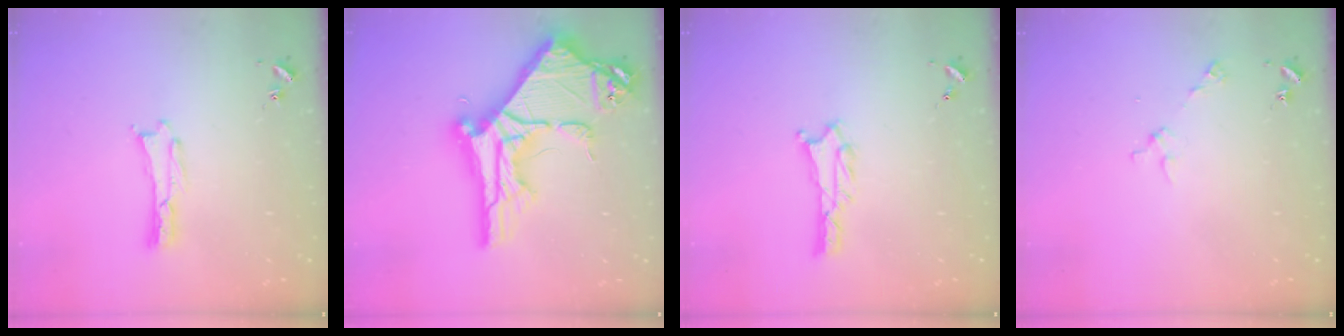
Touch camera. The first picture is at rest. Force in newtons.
{"total": 14.0, "press": 13.9, "slide": 1.4}
{"total": 2.0, "press": 2.0, "slide": 0.3}
{"total": 2.9, "press": 2.9, "slide": 0.2}